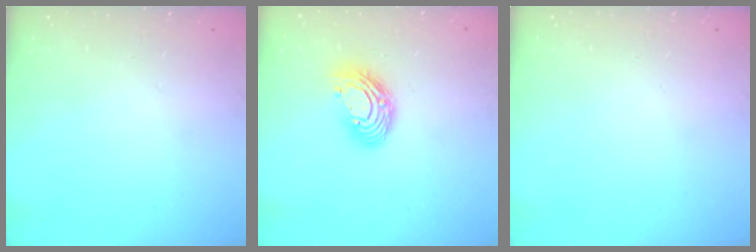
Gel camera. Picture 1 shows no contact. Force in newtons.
{"total": 11.8, "press": 11.8, "slide": 0.8}
{"total": 0.0}